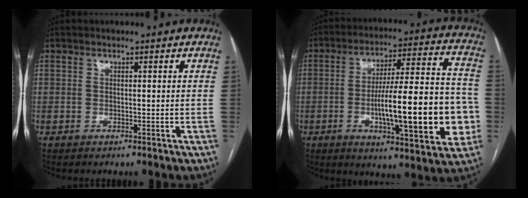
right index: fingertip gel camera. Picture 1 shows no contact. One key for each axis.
{"total": 21.2, "fx": -4.1, "fy": 3.7, "fz": 20.4, "tx": -0.272, "ty": 0.021, "tz": -0.050}